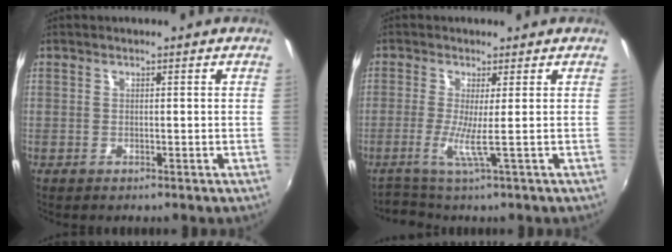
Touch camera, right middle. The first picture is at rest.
{"total": 3.0, "force": [-0.9, -1.1, 2.7], "torque": [-0.073, -0.006, -0.026]}